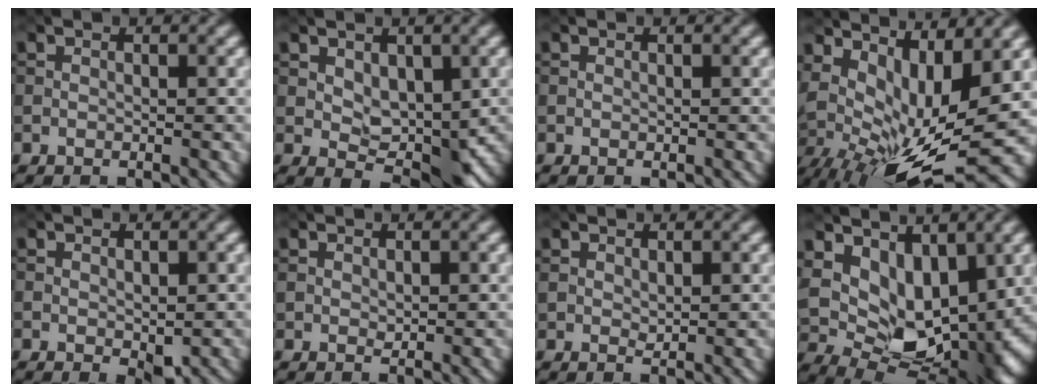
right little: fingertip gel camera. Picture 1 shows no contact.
{"total": 4.0, "force": [0.6, 2.4, 3.1], "torque": [-0.047, -0.007, 0.018]}
{"total": 0.0}
{"total": 11.6, "force": [2.0, 4.9, 10.4], "torque": [-0.189, -0.017, 0.052]}
{"total": 2.3, "force": [-0.3, 1.2, 2.0], "torque": [-0.032, -0.011, 0.003]}
{"total": 0.9, "force": [0.5, 0.5, 0.4], "torque": [-0.005, -0.002, 0.014]}
{"total": 1.1, "force": [0.8, 0.5, 0.5], "torque": [-0.008, -0.003, 0.020]}
{"total": 11.8, "force": [3.4, 7.1, 8.8], "torque": [-0.145, -0.022, 0.075]}